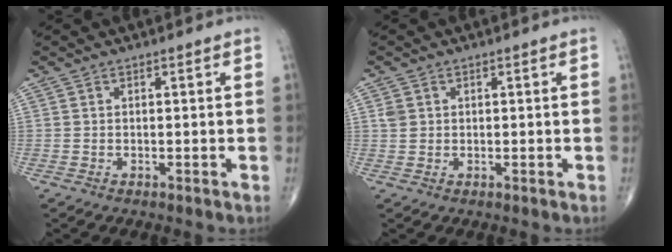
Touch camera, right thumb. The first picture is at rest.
{"total": 1.7, "force": [0.5, 1.4, 0.7], "torque": [-0.009, 0.000, 0.011]}